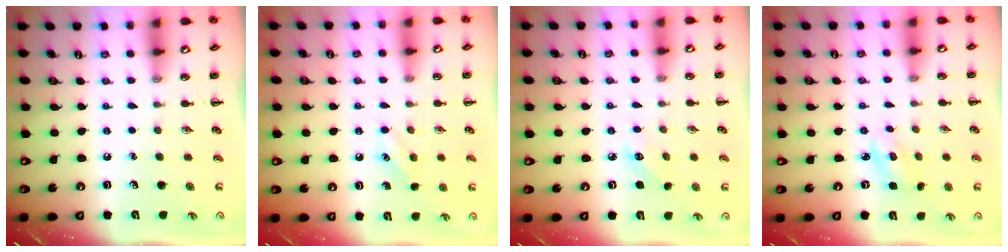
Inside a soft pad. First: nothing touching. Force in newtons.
{"total": 8.1, "press": 7.9, "slide": 1.8}
{"total": 4.2, "press": 4.1, "slide": 1.1}
{"total": 2.8, "press": 2.7, "slide": 0.7}